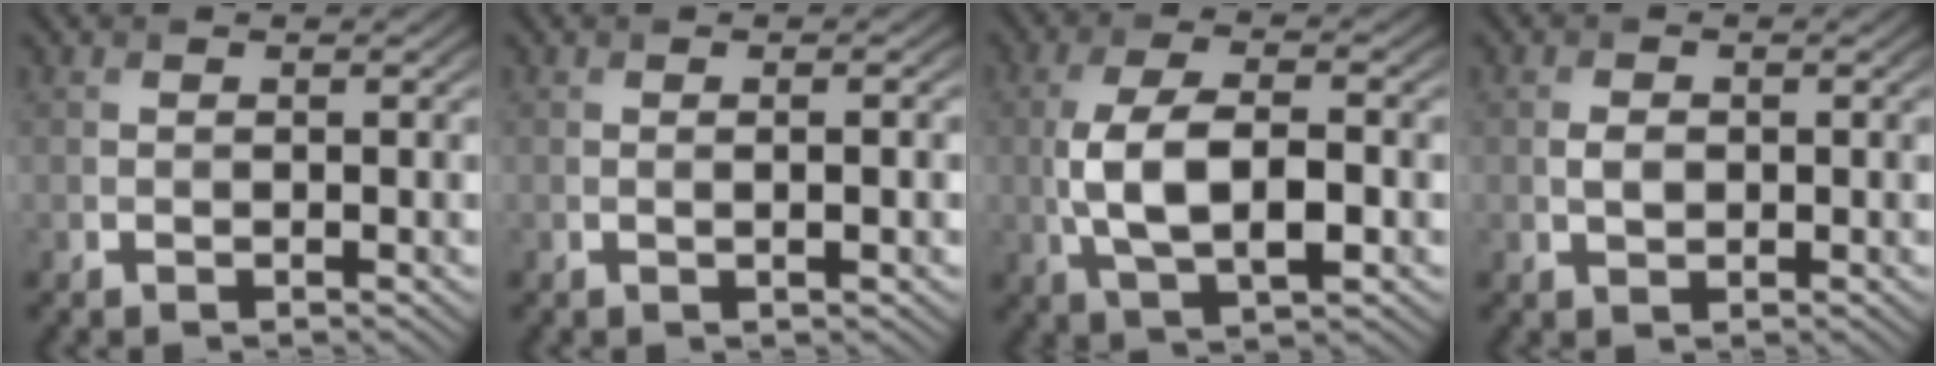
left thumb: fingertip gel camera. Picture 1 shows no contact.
{"total": 1.6, "force": [0.1, 0.3, 1.6], "torque": [-0.024, 0.003, -0.001]}
{"total": 8.2, "force": [-1.2, 3.8, 7.2], "torque": [-0.154, -0.003, -0.019]}
{"total": 1.5, "force": [0.0, 1.2, 0.9], "torque": [-0.022, -0.002, 0.001]}